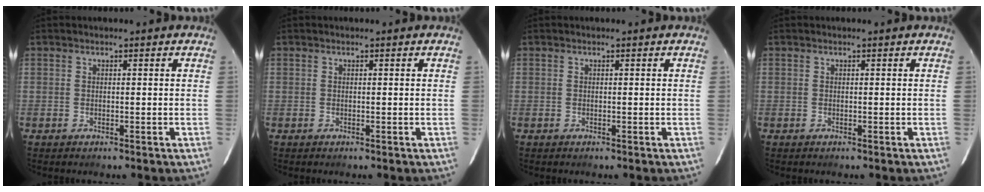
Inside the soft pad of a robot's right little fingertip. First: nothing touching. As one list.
[{"total": 0.0}, {"total": 0.0}, {"total": 0.0}]